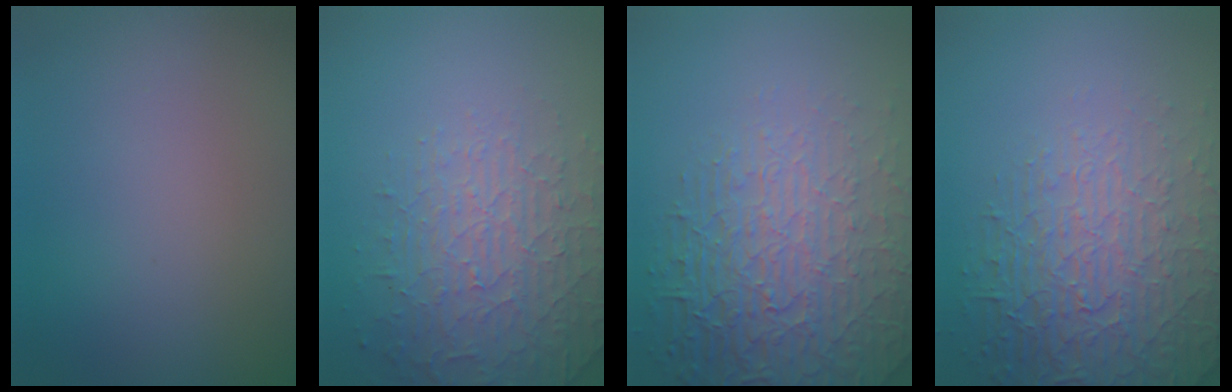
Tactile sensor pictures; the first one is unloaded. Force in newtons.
{"total": 3.7, "press": 3.5, "slide": 1.1}
{"total": 8.6, "press": 5.8, "slide": 6.3}
{"total": 6.5, "press": 5.3, "slide": 3.7}